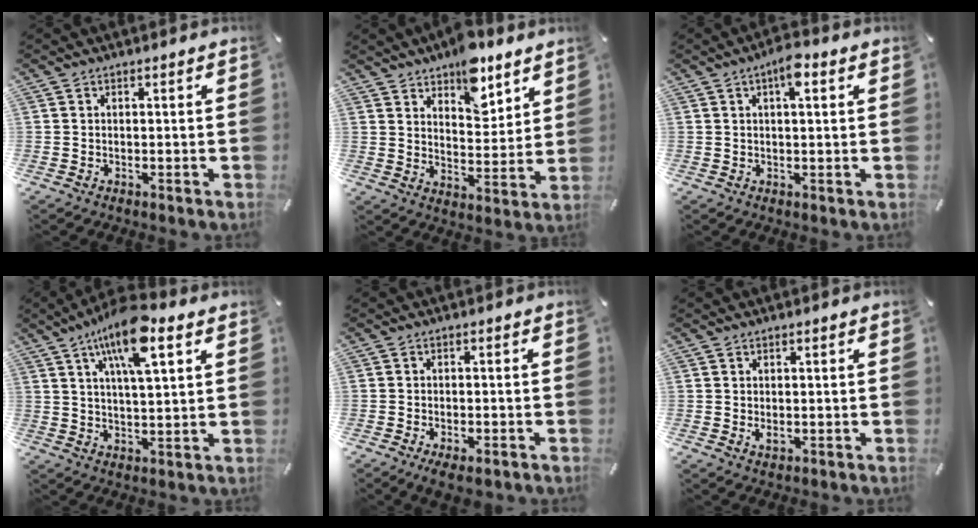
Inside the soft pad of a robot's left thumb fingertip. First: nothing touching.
{"total": 10.5, "force": [8.2, 5.1, 4.2], "torque": [-0.048, -0.055, 0.145]}
{"total": 4.7, "force": [2.0, 1.5, 4.0], "torque": [-0.067, 0.001, 0.030]}
{"total": 12.7, "force": [7.4, 3.7, 9.6], "torque": [-0.166, -0.018, 0.125]}
{"total": 2.7, "force": [-1.7, 1.0, 1.8], "torque": [-0.035, 0.007, -0.033]}
{"total": 1.4, "force": [0.1, 0.9, 1.1], "torque": [-0.014, -0.001, 0.000]}